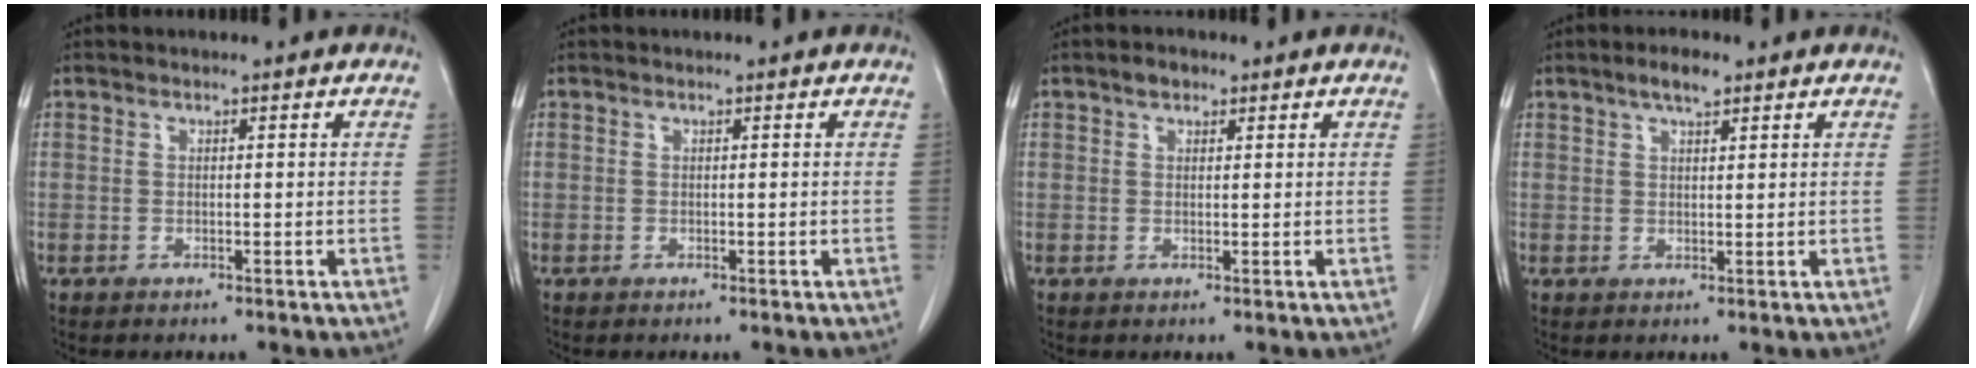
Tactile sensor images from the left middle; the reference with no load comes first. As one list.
[{"total": 0.0}, {"total": 1.7, "force": [1.1, 1.0, 0.8], "torque": [-0.014, 0.004, 0.017]}, {"total": 3.1, "force": [2.2, 0.8, 2.1], "torque": [-0.039, 0.005, 0.037]}]